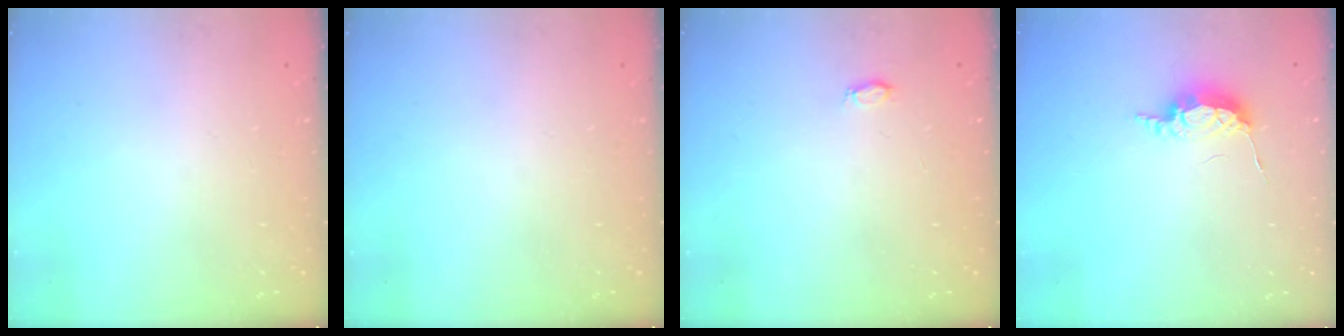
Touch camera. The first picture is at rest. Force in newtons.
{"total": 0.0}
{"total": 2.7, "press": 2.7, "slide": 0.3}
{"total": 6.4, "press": 6.4, "slide": 0.5}